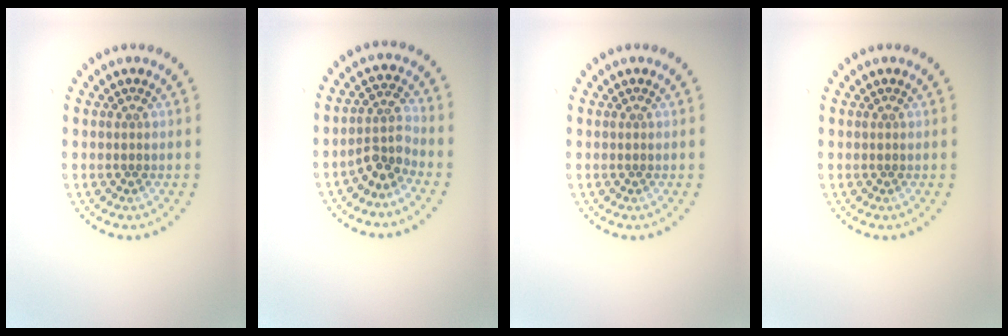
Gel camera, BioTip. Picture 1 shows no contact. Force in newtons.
{"total": 2.7, "press": 1.9, "slide": 1.9}
{"total": 0.0}
{"total": 0.0}